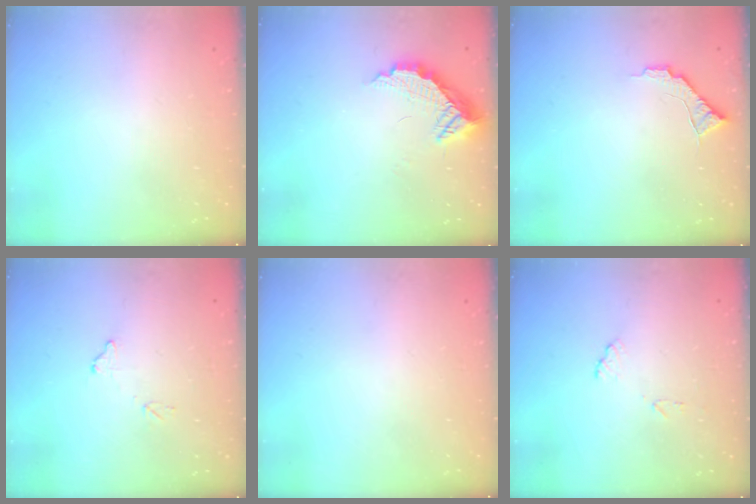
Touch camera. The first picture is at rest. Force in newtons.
{"total": 9.4, "press": 9.4, "slide": 0.7}
{"total": 6.6, "press": 6.5, "slide": 0.5}
{"total": 7.7, "press": 7.7, "slide": 0.5}
{"total": 0.0}
{"total": 7.0, "press": 7.0, "slide": 0.6}